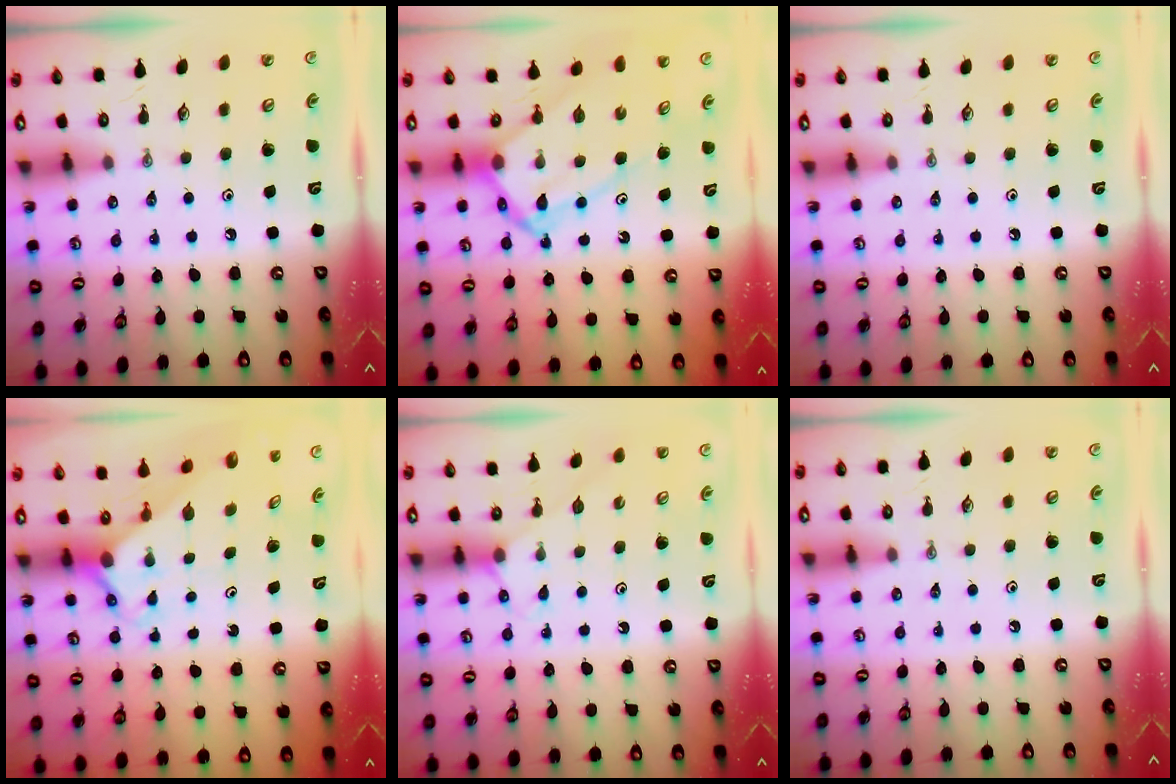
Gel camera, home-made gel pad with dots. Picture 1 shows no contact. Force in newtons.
{"total": 12.2, "press": 12.2, "slide": 1.0}
{"total": 0.0}
{"total": 2.2, "press": 2.2, "slide": 0.2}
{"total": 5.5, "press": 5.4, "slide": 0.6}
{"total": 0.0}